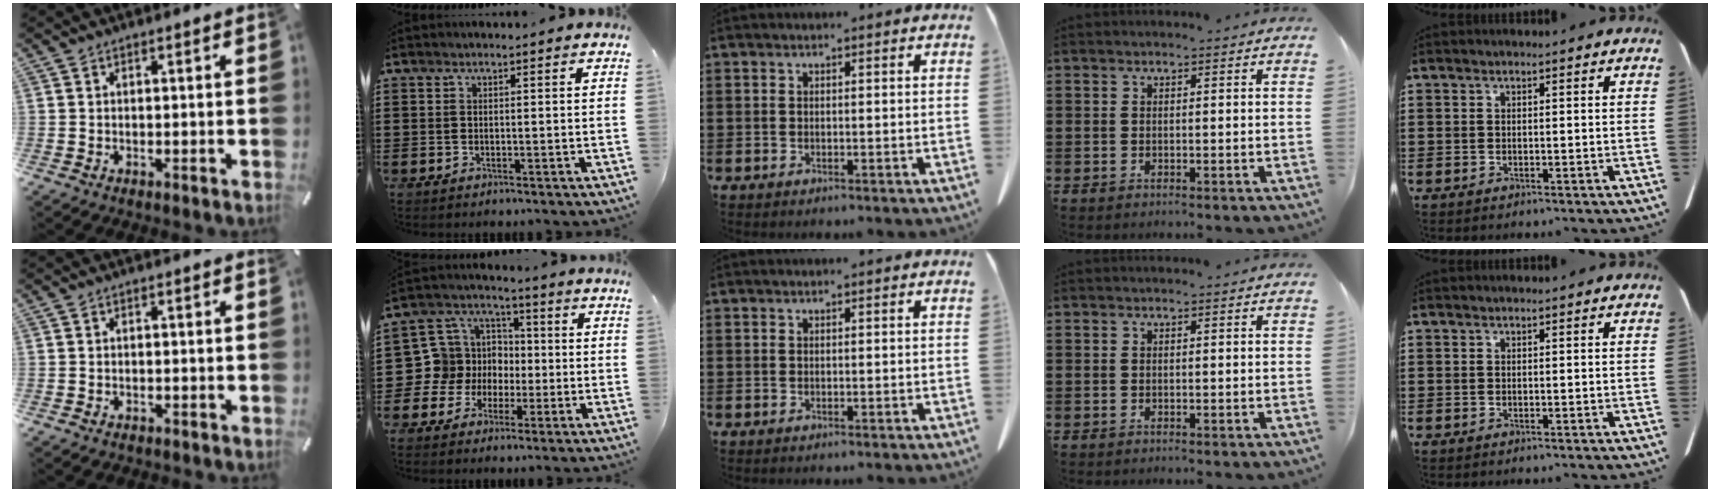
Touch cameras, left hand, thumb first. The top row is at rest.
{"thumb": {"total": 1.0, "force": [-0.8, 0.5, 0.4], "torque": [-0.009, 0.002, -0.018]}, "index": {"total": 9.3, "force": [-1.4, 9.1, 1.2], "torque": [-0.085, 0.008, -0.027]}}